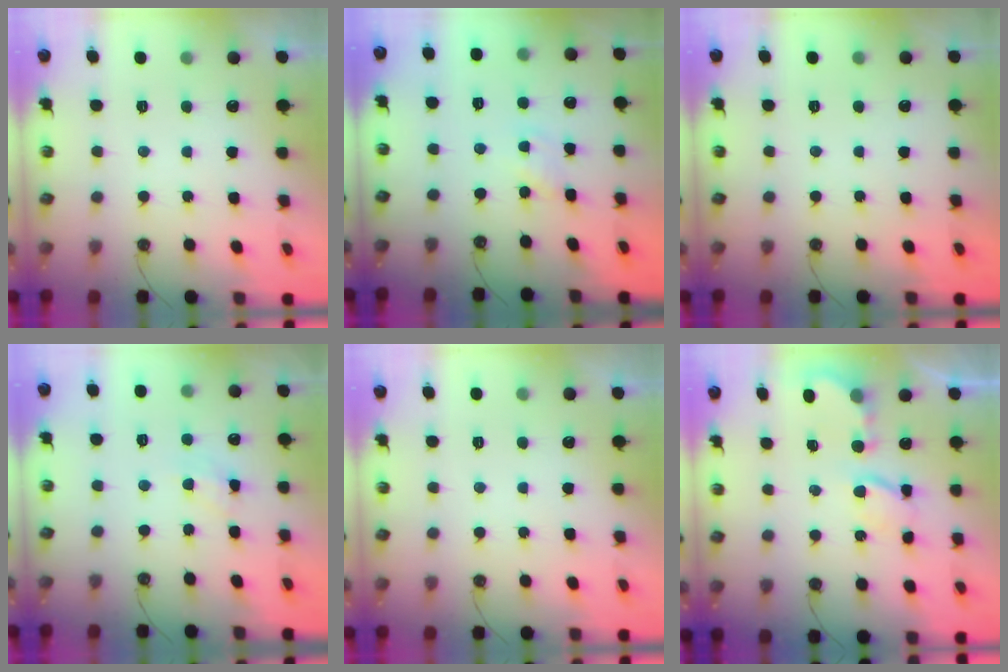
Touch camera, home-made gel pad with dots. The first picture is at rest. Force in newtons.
{"total": 2.7, "press": 2.7, "slide": 0.4}
{"total": 0.0}
{"total": 6.0, "press": 5.9, "slide": 0.7}
{"total": 0.0}
{"total": 5.0, "press": 5.0, "slide": 0.1}